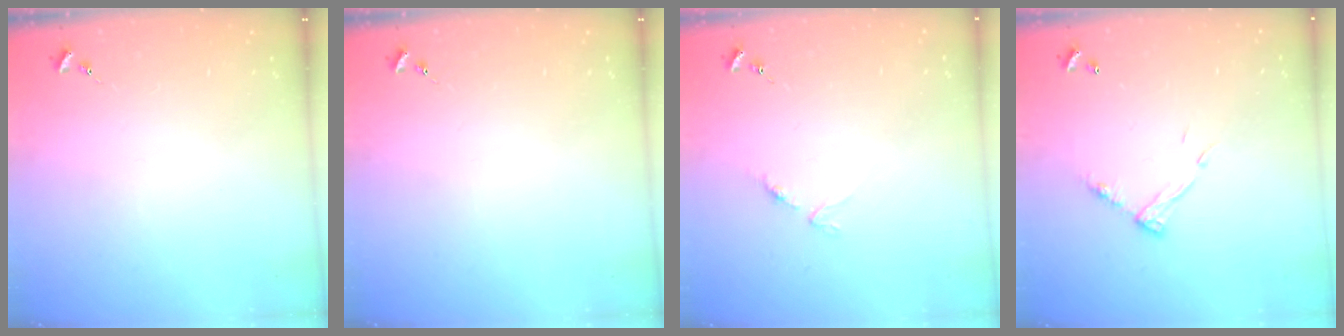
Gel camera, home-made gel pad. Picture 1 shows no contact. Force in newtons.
{"total": 0.0}
{"total": 3.0, "press": 2.9, "slide": 0.4}
{"total": 8.9, "press": 8.9, "slide": 0.5}